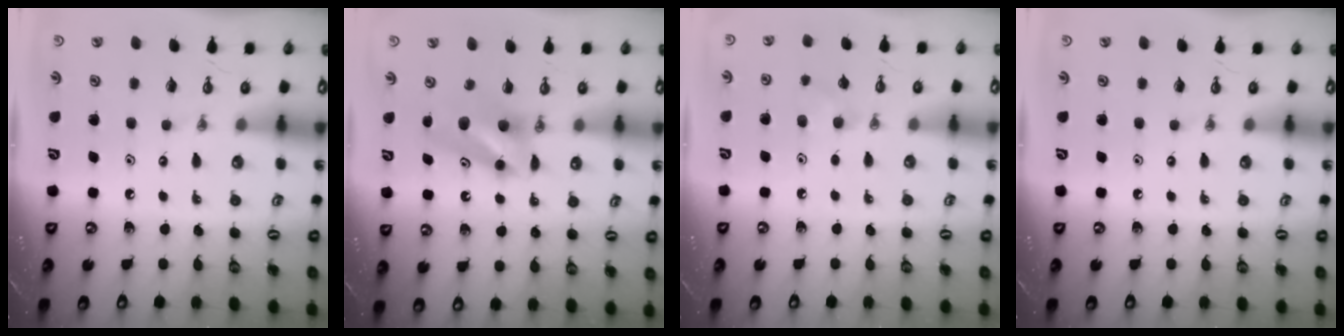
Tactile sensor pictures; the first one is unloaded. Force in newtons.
{"total": 8.0, "press": 7.3, "slide": 3.2}
{"total": 7.2, "press": 6.6, "slide": 3.0}
{"total": 0.0}